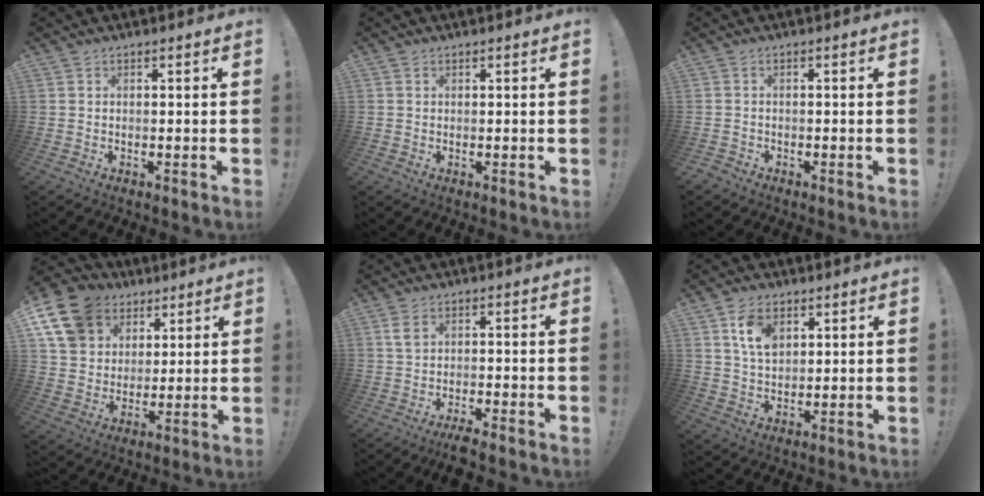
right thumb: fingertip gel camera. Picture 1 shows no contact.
{"total": 0.6, "force": [0.2, 0.5, -0.1], "torque": [0.002, 0.002, 0.003]}
{"total": 1.4, "force": [-1.1, 0.8, 0.1], "torque": [0.000, 0.005, -0.021]}
{"total": 15.8, "force": [7.9, 12.1, 6.3], "torque": [-0.111, -0.035, 0.163]}
{"total": 4.2, "force": [-2.2, 1.2, 3.4], "torque": [-0.066, 0.007, -0.037]}
{"total": 8.4, "force": [3.9, 5.3, 5.2], "torque": [-0.085, -0.007, 0.073]}